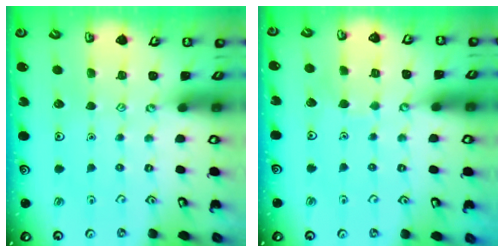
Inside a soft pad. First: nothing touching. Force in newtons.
{"total": 3.3, "press": 3.3, "slide": 0.5}